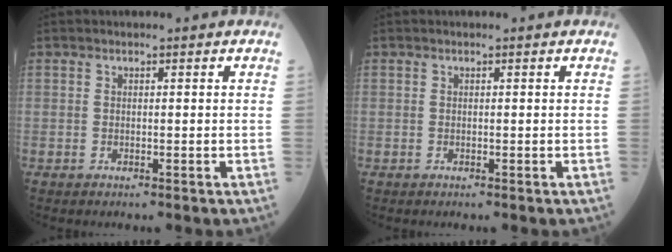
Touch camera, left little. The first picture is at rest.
{"total": 0.0}